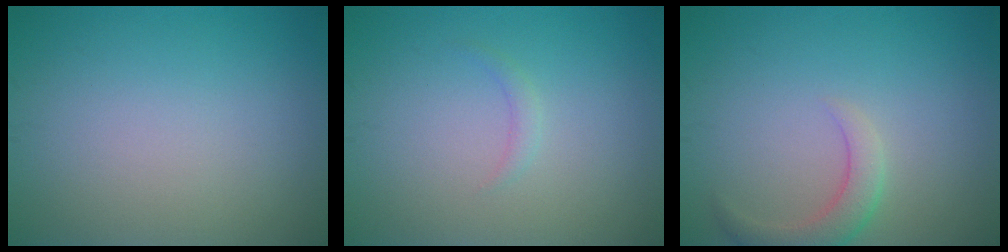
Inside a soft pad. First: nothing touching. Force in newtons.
{"total": 0.8, "press": 0.8, "slide": 0.0}
{"total": 2.7, "press": 2.7, "slide": 0.2}